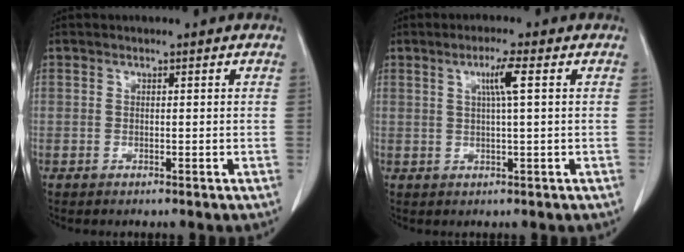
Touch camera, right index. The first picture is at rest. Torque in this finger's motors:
{"motor_torque": [0.45, 0.10, 0.19, 0.05]}